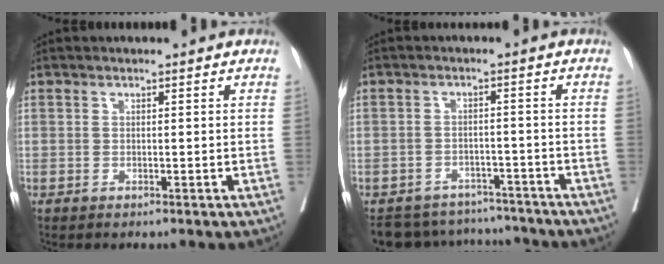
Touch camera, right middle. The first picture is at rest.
{"total": 11.6, "force": [-10.7, 4.0, 1.4], "torque": [-0.023, 0.015, -0.140]}